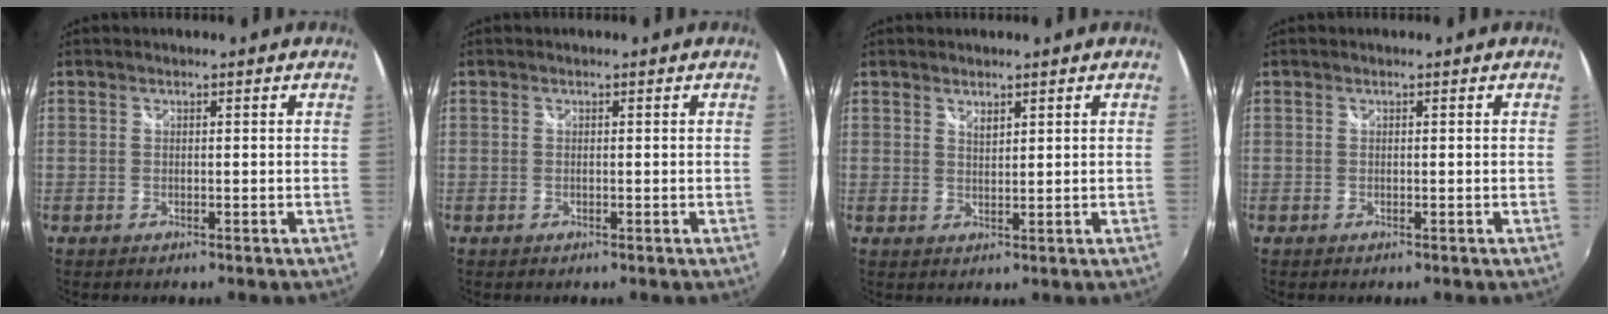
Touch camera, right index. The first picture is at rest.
{"total": 0.0}
{"total": 1.7, "force": [1.3, 0.6, 0.8], "torque": [-0.012, 0.000, 0.023]}
{"total": 0.0}